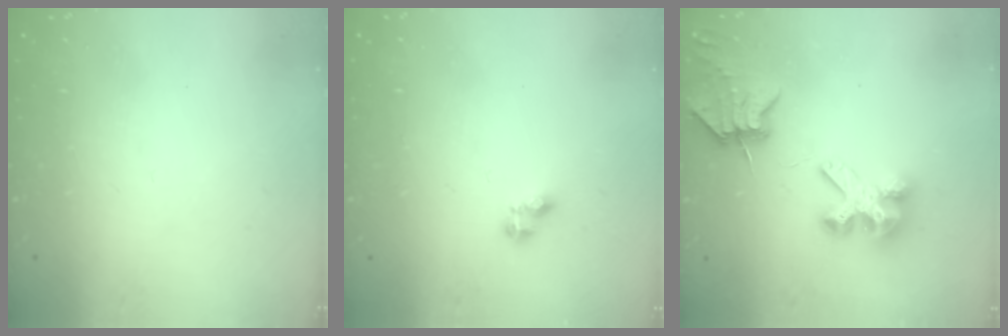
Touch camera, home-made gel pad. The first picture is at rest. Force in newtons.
{"total": 3.5, "press": 3.4, "slide": 0.6}
{"total": 6.7, "press": 6.7, "slide": 0.9}